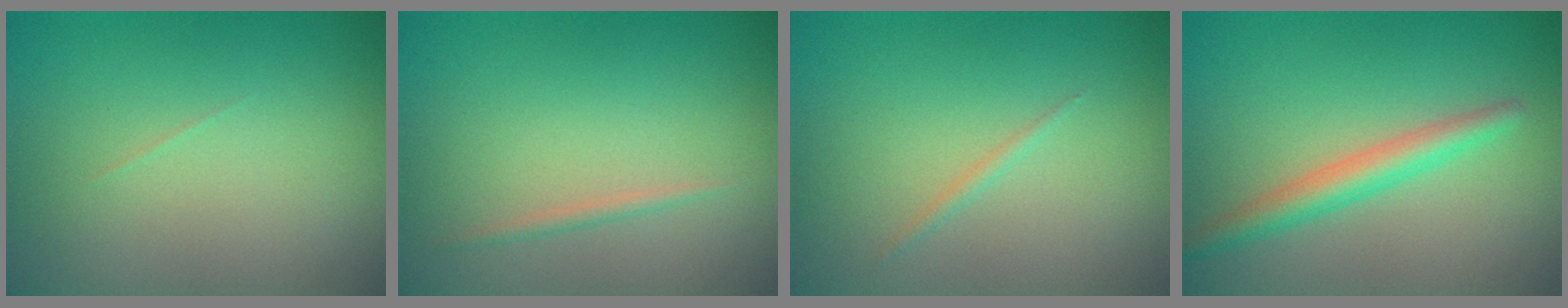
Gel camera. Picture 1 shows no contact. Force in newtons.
{"total": 0.7, "press": 0.7, "slide": 0.0}
{"total": 0.6, "press": 0.6, "slide": 0.0}
{"total": 2.8, "press": 2.8, "slide": 0.0}